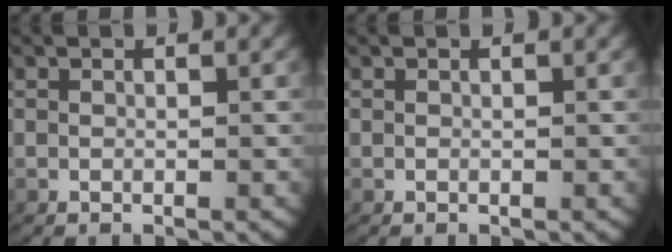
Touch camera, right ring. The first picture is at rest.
{"total": 0.0}